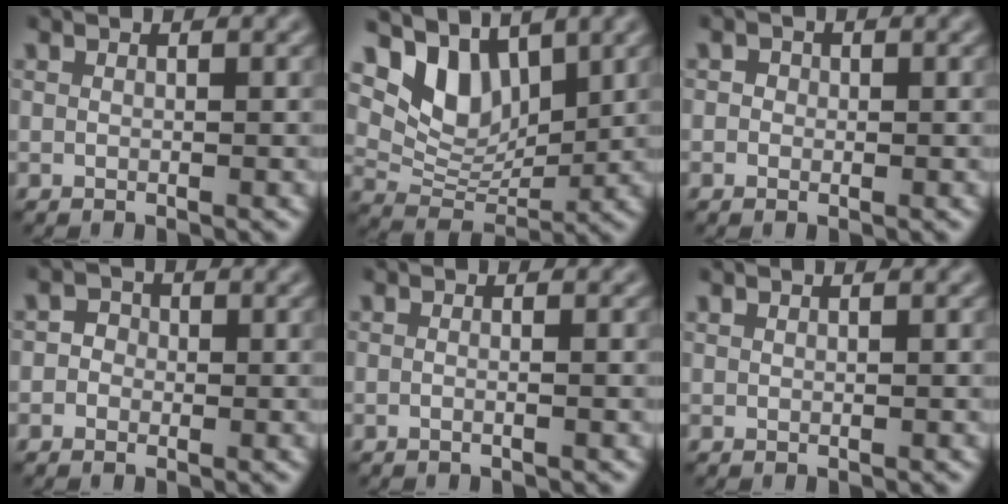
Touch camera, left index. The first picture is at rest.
{"total": 5.1, "force": [2.8, 3.0, 3.1], "torque": [-0.060, -0.012, 0.051]}
{"total": 0.7, "force": [-0.4, 0.6, 0.1], "torque": [0.005, 0.002, -0.012]}
{"total": 1.3, "force": [-1.0, 0.9, 0.0], "torque": [0.012, 0.002, -0.020]}
{"total": 1.5, "force": [-0.3, 0.7, 1.3], "torque": [0.010, 0.001, -0.031]}
{"total": 0.0}